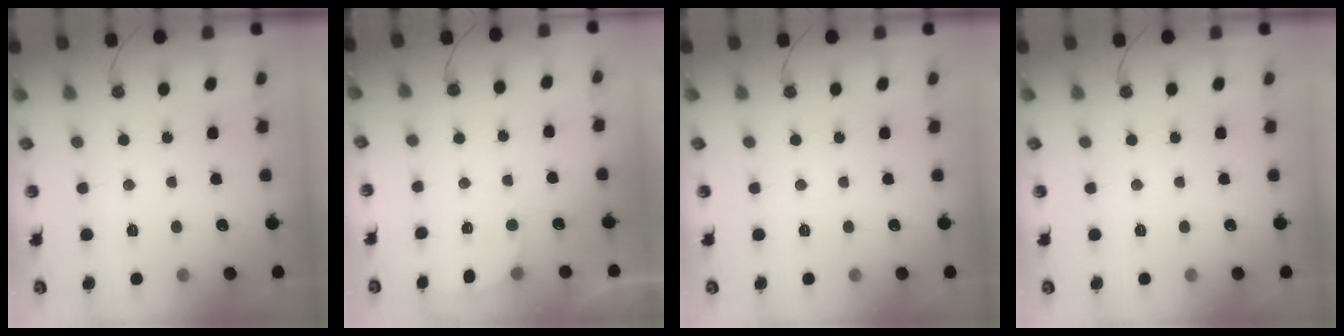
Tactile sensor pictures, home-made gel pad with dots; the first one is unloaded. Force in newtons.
{"total": 2.2, "press": 2.0, "slide": 1.0}
{"total": 0.0}
{"total": 0.0}